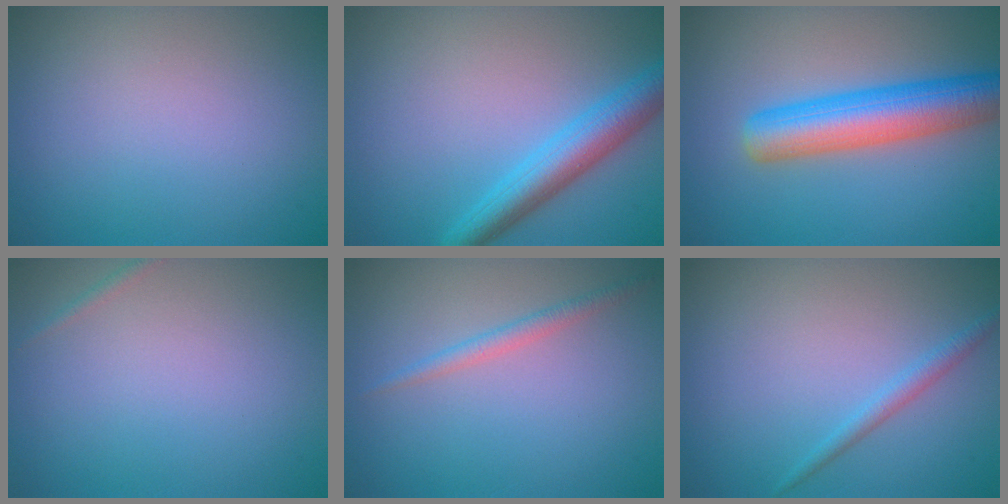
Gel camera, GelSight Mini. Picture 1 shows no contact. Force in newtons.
{"total": 4.5, "press": 4.5, "slide": 0.2}
{"total": 6.9, "press": 6.9, "slide": 0.4}
{"total": 0.6, "press": 0.6, "slide": 0.0}
{"total": 1.3, "press": 1.3, "slide": 0.0}
{"total": 1.4, "press": 1.4, "slide": 0.0}